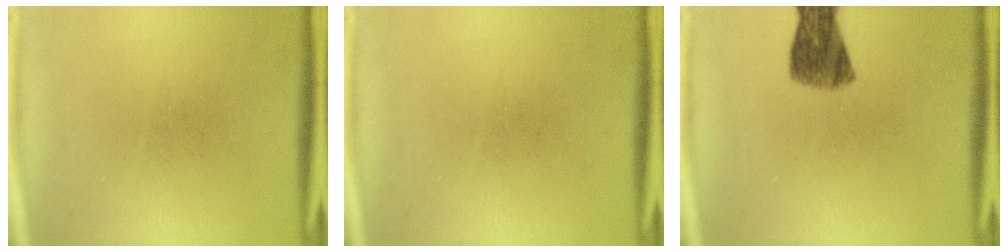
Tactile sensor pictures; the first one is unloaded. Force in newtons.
{"total": 0.0}
{"total": 7.1}